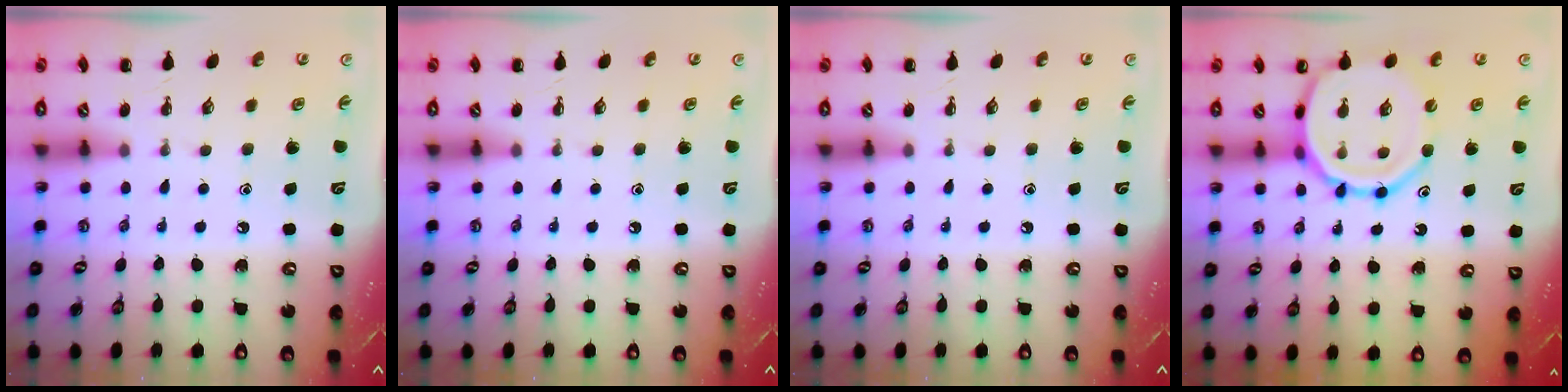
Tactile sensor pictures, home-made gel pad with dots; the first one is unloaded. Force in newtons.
{"total": 0.0}
{"total": 0.0}
{"total": 13.5, "press": 13.2, "slide": 2.4}